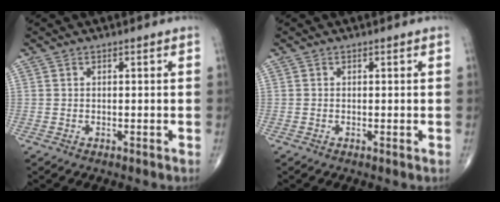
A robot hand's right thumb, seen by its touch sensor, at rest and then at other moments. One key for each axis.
{"total": 0.0}